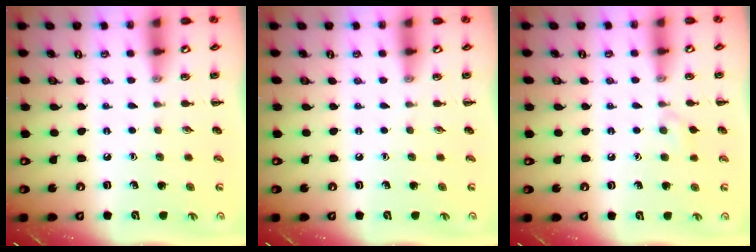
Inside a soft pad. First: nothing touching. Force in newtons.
{"total": 0.0}
{"total": 4.7, "press": 4.4, "slide": 1.6}